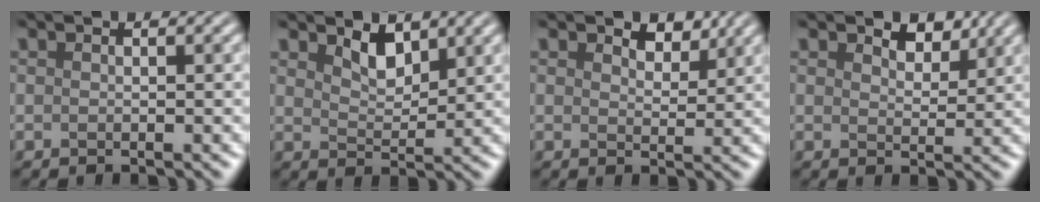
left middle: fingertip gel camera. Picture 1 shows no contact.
{"total": 2.2, "force": [1.9, 0.7, 0.8], "torque": [-0.022, -0.001, 0.040]}
{"total": 2.6, "force": [2.4, 0.7, 0.7], "torque": [-0.014, 0.000, 0.039]}
{"total": 2.9, "force": [2.6, 0.9, 0.9], "torque": [-0.016, 0.000, 0.039]}